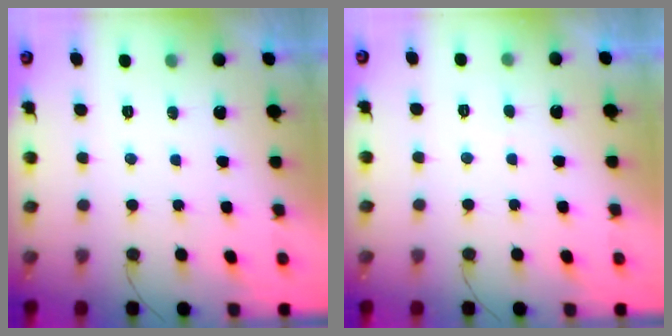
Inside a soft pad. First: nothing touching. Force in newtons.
{"total": 1.3, "press": 1.3, "slide": 0.1}